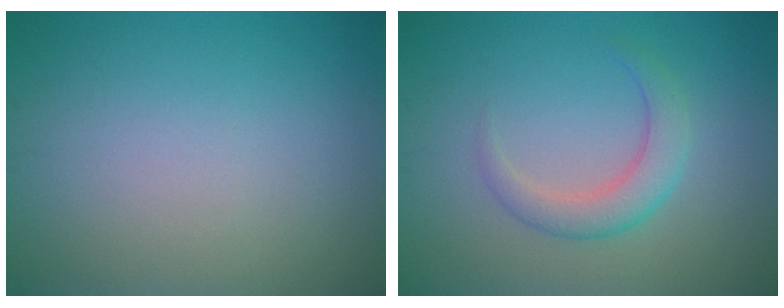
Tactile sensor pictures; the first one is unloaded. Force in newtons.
{"total": 2.8, "press": 2.8, "slide": 0.1}